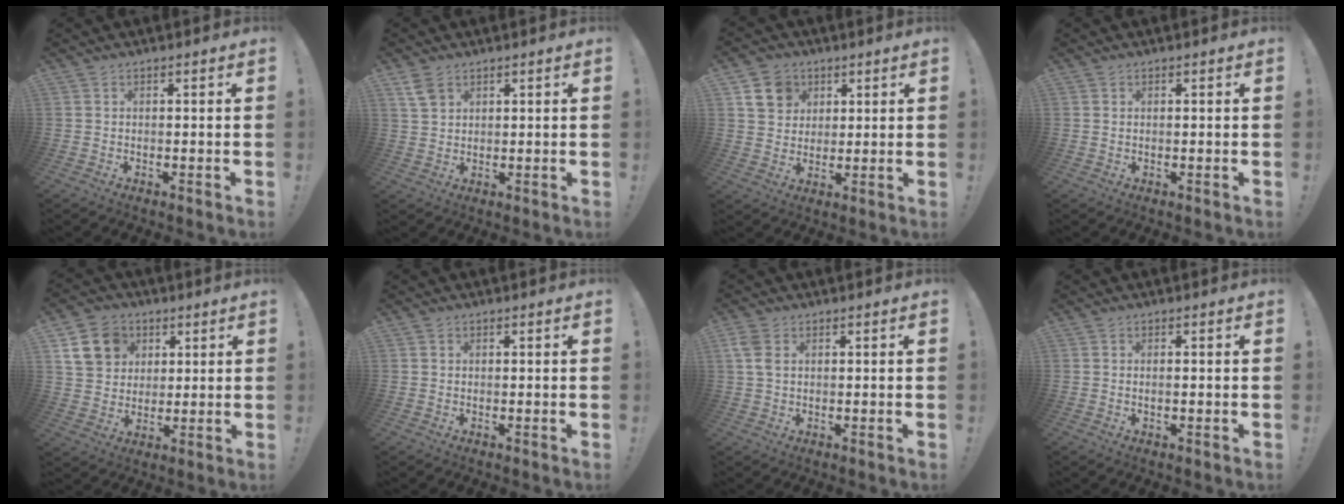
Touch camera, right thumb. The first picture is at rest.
{"total": 4.3, "force": [2.8, 2.6, 2.0], "torque": [-0.030, -0.013, 0.054]}
{"total": 10.2, "force": [4.8, 8.4, 3.4], "torque": [-0.044, -0.021, 0.096]}
{"total": 0.0}
{"total": 13.6, "force": [5.4, 11.3, 5.4], "torque": [-0.082, -0.014, 0.113]}
{"total": 0.7, "force": [0.3, 0.6, -0.1], "torque": [0.008, -0.001, 0.004]}
{"total": 5.1, "force": [1.7, 3.3, 3.5], "torque": [-0.076, 0.004, 0.035]}
{"total": 1.0, "force": [-0.2, 0.1, 1.0], "torque": [-0.016, -0.001, -0.004]}